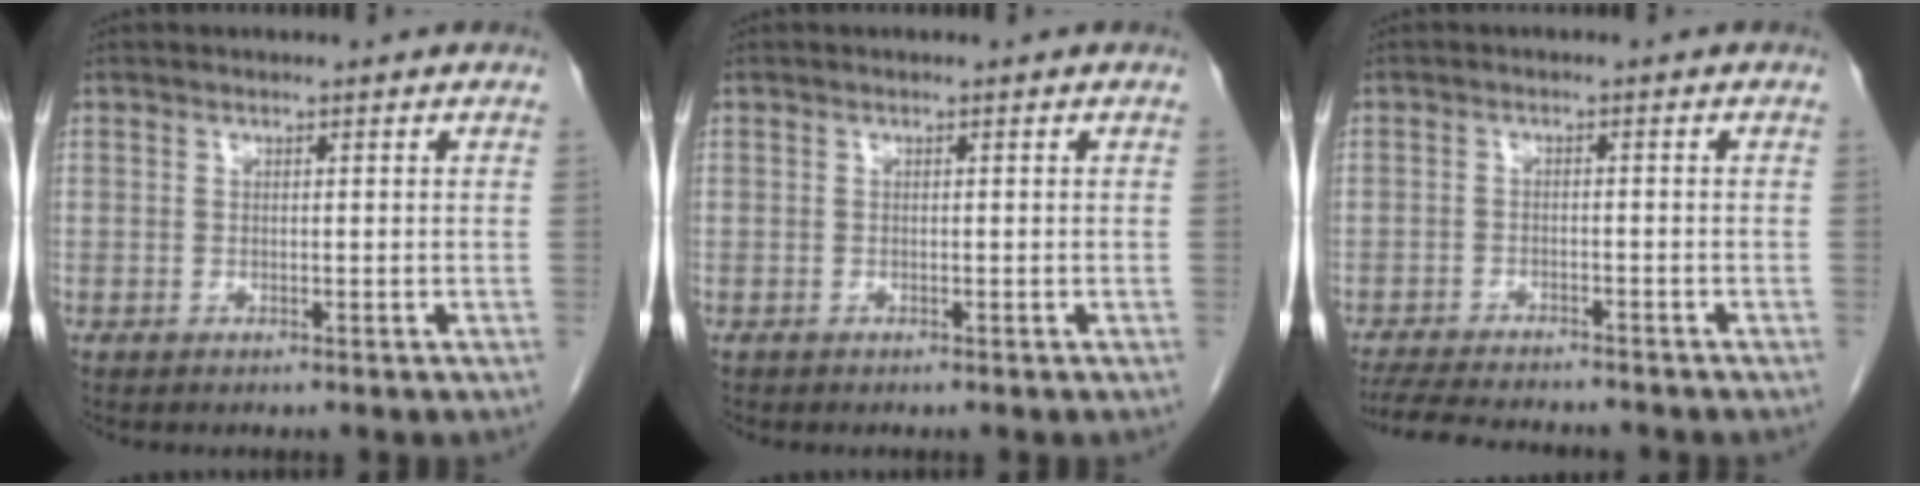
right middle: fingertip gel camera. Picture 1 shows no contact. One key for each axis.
{"total": 0.0}
{"total": 10.9, "fx": -9.9, "fy": 1.7, "fz": 4.2, "tx": -0.075, "ty": -0.013, "tz": -0.146}